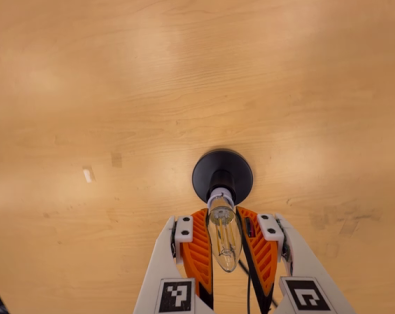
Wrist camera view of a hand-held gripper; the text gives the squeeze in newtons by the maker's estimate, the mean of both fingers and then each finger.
{"total": 19.2, "left": 19.0, "right": 19.4}